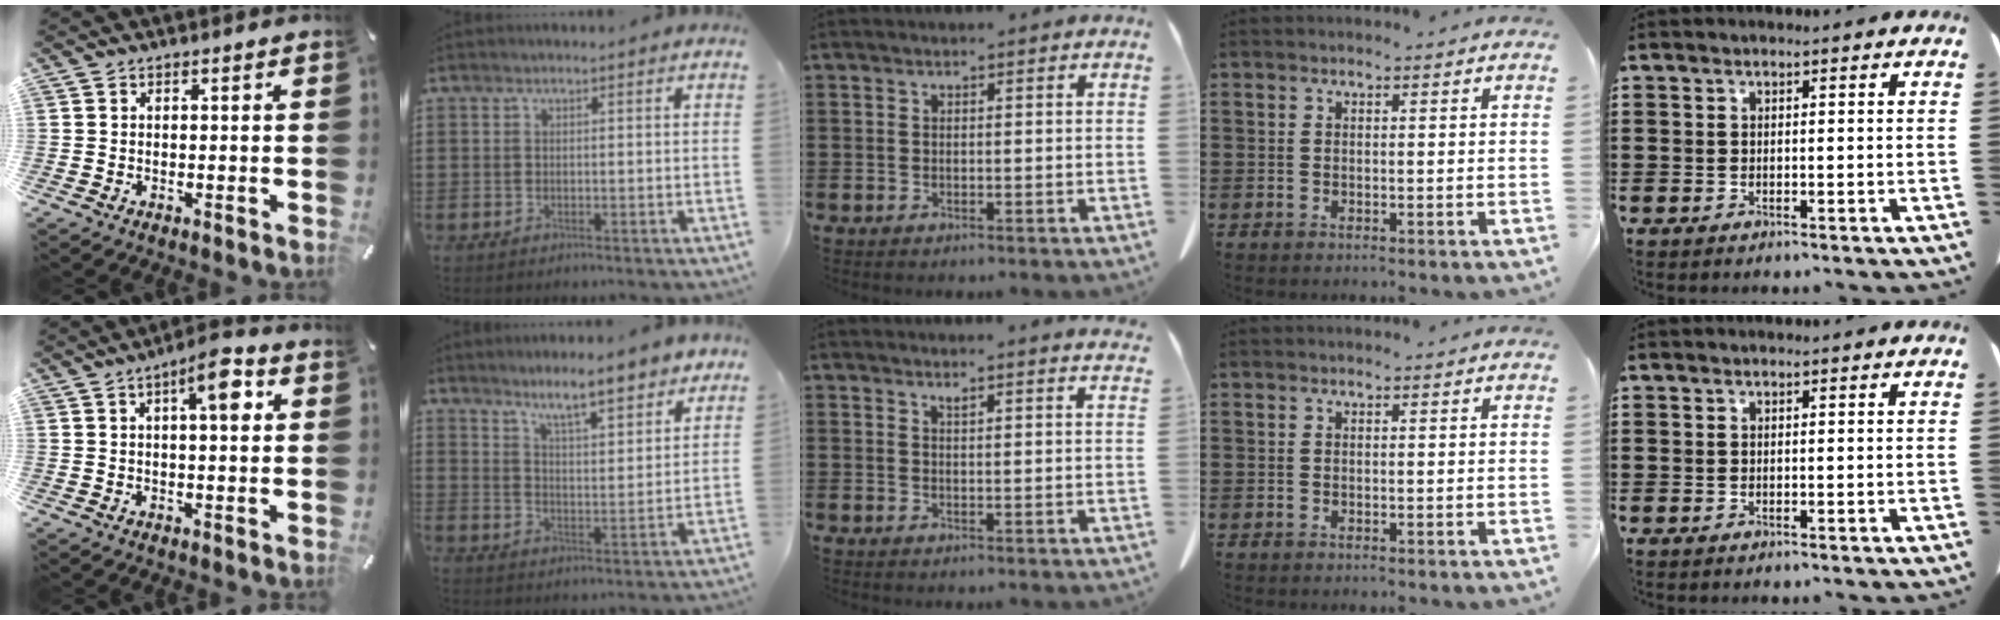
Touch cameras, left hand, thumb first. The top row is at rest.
{"thumb": {"total": 7.9, "force": [2.5, 2.4, 7.1], "torque": [-0.101, -0.005, 0.031]}, "index": {"total": 6.9, "force": [6.1, 0.5, 3.1], "torque": [-0.073, -0.031, 0.104]}, "middle": {"total": 2.5, "force": [2.5, -0.4, 0.3], "torque": [-0.010, -0.009, 0.046]}}